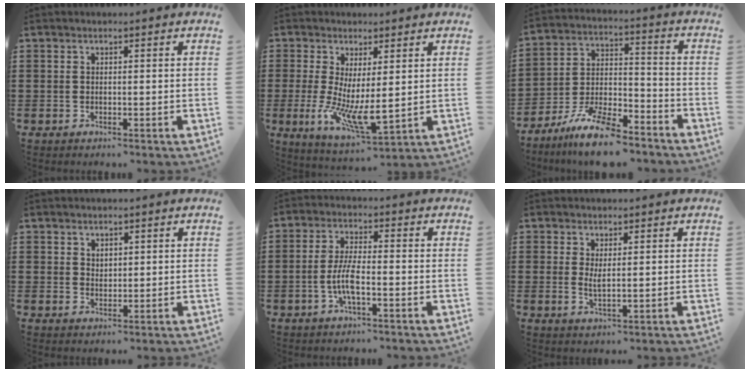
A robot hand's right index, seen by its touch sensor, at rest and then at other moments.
{"total": 6.5, "force": [0.2, 1.9, 6.2], "torque": [-0.115, -0.032, 0.004]}
{"total": 11.2, "force": [-9.5, 2.5, 5.5], "torque": [-0.104, 0.029, -0.181]}
{"total": 1.7, "force": [1.3, 1.1, 0.3], "torque": [-0.008, 0.004, 0.024]}
{"total": 5.4, "force": [-1.7, 1.2, 4.9], "torque": [-0.121, -0.011, -0.041]}
{"total": 2.4, "force": [0.7, 0.5, 2.2], "torque": [-0.043, 0.000, 0.013]}